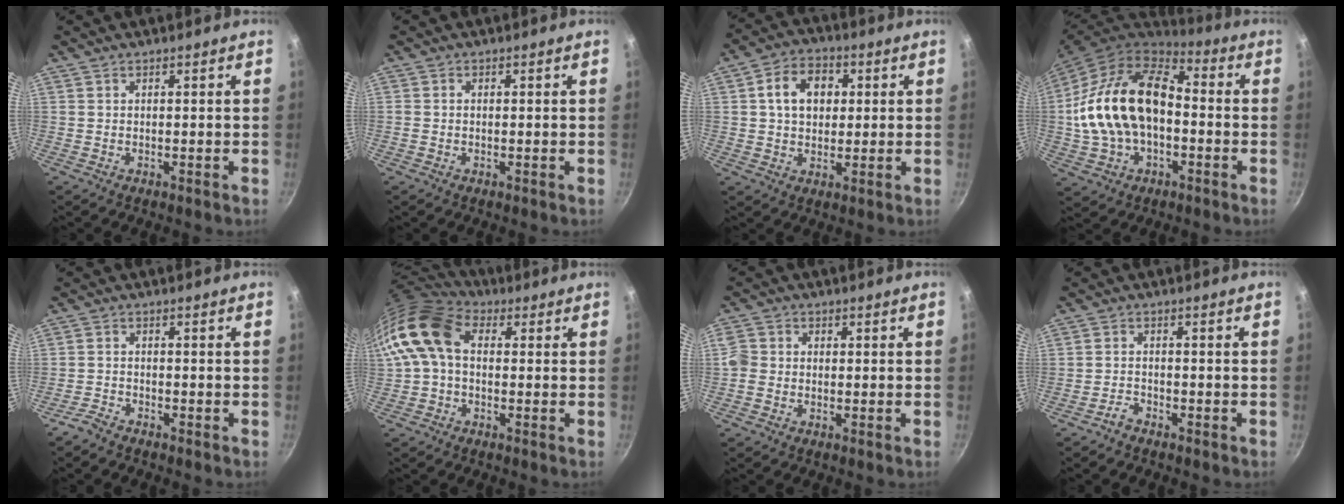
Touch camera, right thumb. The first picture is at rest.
{"total": 0.8, "force": [-0.1, 0.7, 0.4], "torque": [-0.007, 0.004, -0.003]}
{"total": 9.2, "force": [2.0, 7.0, 5.7], "torque": [-0.069, 0.011, 0.024]}
{"total": 21.4, "force": [-0.8, 13.8, 16.4], "torque": [-0.300, 0.042, -0.018]}
{"total": 2.5, "force": [-2.2, 0.8, 0.7], "torque": [-0.025, 0.020, -0.046]}
{"total": 11.2, "force": [1.1, 7.7, 8.0], "torque": [-0.142, 0.027, 0.001]}
{"total": 3.7, "force": [-0.7, 3.3, 1.5], "torque": [-0.020, 0.012, -0.025]}
{"total": 2.1, "force": [-1.8, 0.8, 0.6], "torque": [-0.011, 0.020, -0.034]}